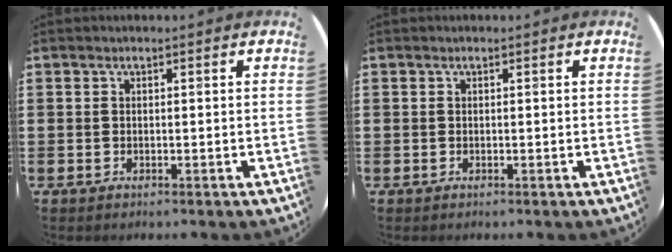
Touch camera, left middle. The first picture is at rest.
{"total": 0.0}